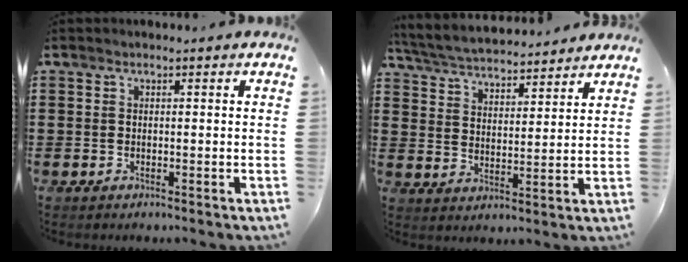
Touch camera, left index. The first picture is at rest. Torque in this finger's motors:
{"motor_torque": [1.04, -1.10, 0.32, 0.08]}